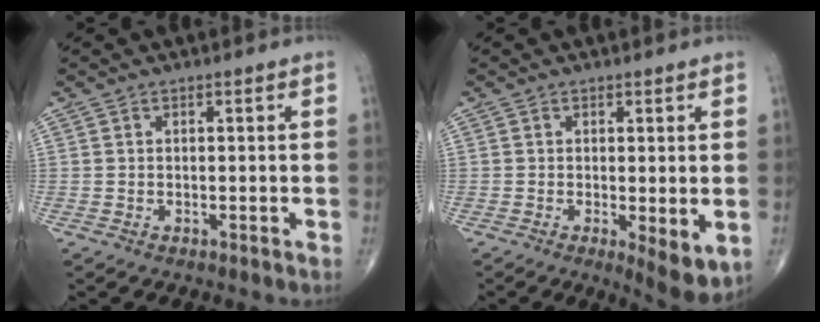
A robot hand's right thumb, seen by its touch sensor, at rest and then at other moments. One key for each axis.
{"total": 6.1, "fx": -1.1, "fy": 1.9, "fz": 5.7, "tx": -0.083, "ty": -0.021, "tz": -0.014}